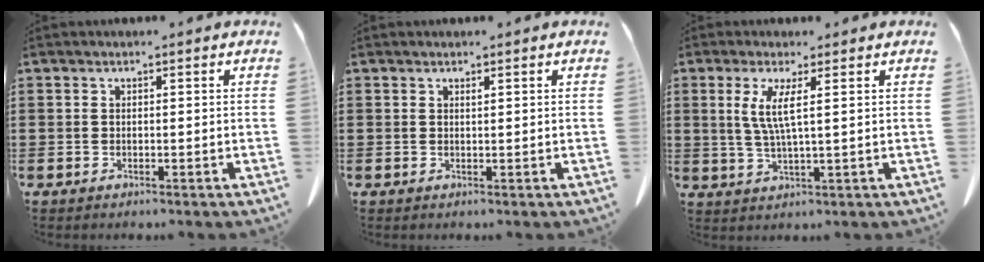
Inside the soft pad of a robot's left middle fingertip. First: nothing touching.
{"total": 0.5, "force": [0.4, 0.0, 0.3], "torque": [-0.007, -0.001, 0.009]}
{"total": 4.5, "force": [1.5, 0.1, 4.2], "torque": [-0.089, -0.005, 0.024]}